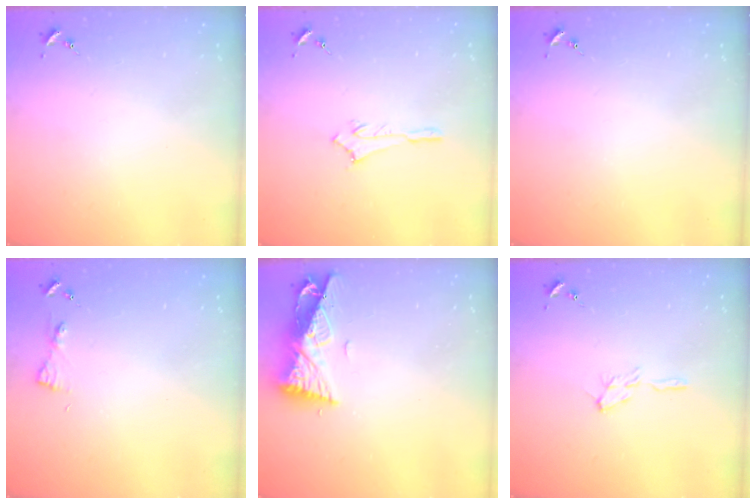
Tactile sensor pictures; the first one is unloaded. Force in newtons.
{"total": 2.6, "press": 2.6, "slide": 0.3}
{"total": 0.0}
{"total": 4.8, "press": 4.7, "slide": 0.6}
{"total": 9.3, "press": 9.2, "slide": 1.3}
{"total": 6.7, "press": 6.6, "slide": 0.7}